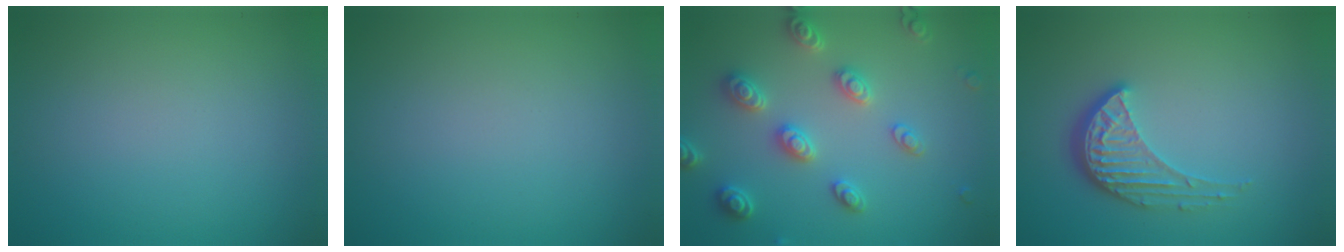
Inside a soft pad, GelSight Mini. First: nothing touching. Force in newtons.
{"total": 0.0}
{"total": 3.8, "press": 3.6, "slide": 1.1}
{"total": 4.0, "press": 3.0, "slide": 2.7}